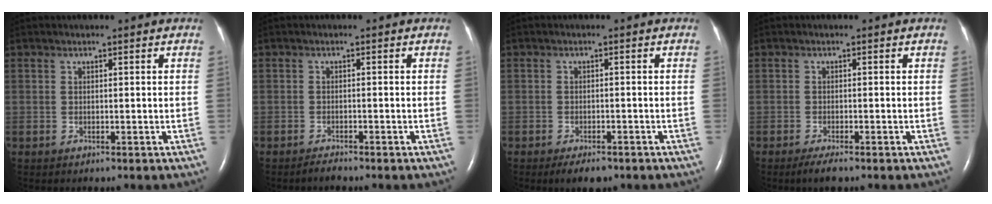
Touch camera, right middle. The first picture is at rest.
{"total": 1.2, "force": [-1.2, 0.1, 0.3], "torque": [-0.012, -0.003, -0.019]}
{"total": 3.3, "force": [-2.4, 1.2, 1.9], "torque": [-0.027, -0.004, -0.030]}
{"total": 2.3, "force": [-1.7, 0.2, 1.5], "torque": [-0.036, -0.007, -0.031]}